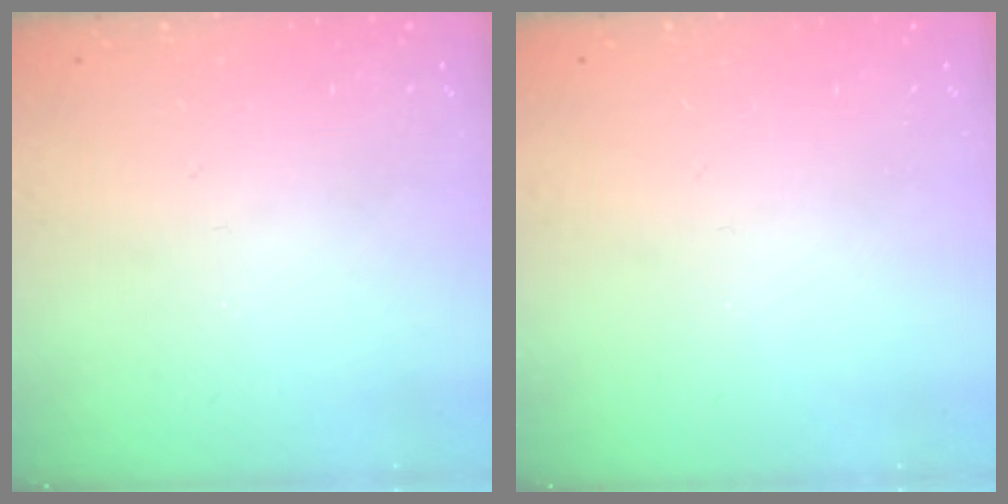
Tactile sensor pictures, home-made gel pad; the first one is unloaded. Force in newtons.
{"total": 0.0}